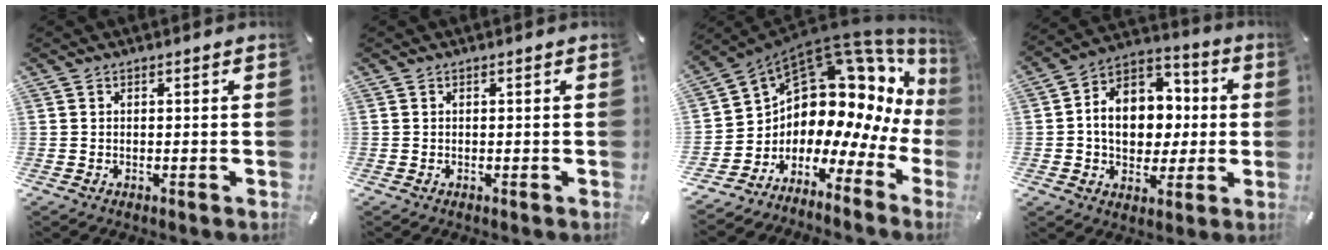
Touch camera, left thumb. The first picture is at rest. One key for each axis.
{"total": 0.0}
{"total": 12.5, "fx": 7.6, "fy": 8.1, "fz": 5.8, "tx": -0.104, "ty": -0.099, "tz": 0.136}
{"total": 12.9, "fx": -0.9, "fy": 10.7, "fz": 7.0, "tx": -0.125, "ty": 0.006, "tz": -0.014}